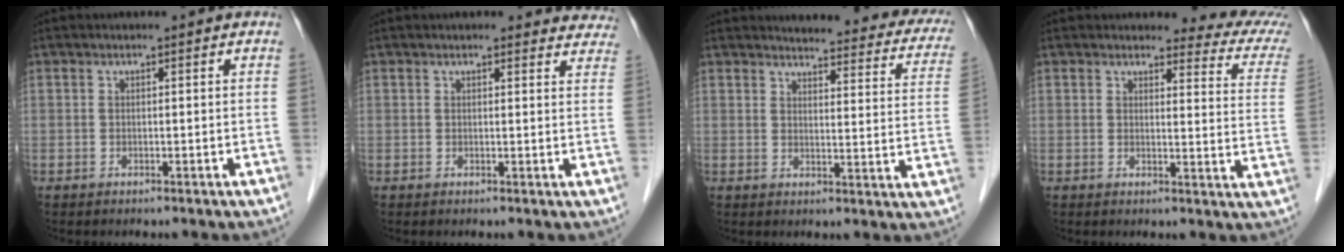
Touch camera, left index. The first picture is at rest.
{"total": 8.5, "force": [7.9, 2.6, 1.7], "torque": [0.017, 0.000, 0.059]}
{"total": 20.2, "force": [18.6, 4.2, 6.7], "torque": [-0.052, -0.055, 0.185]}
{"total": 8.5, "force": [8.1, 1.2, 2.1], "torque": [-0.008, -0.061, 0.060]}